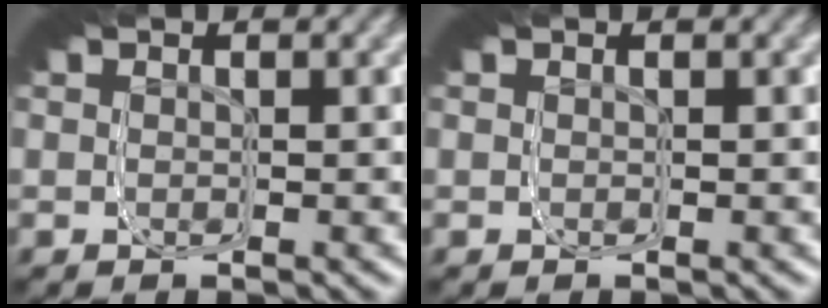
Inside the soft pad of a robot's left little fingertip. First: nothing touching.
{"total": 0.0}